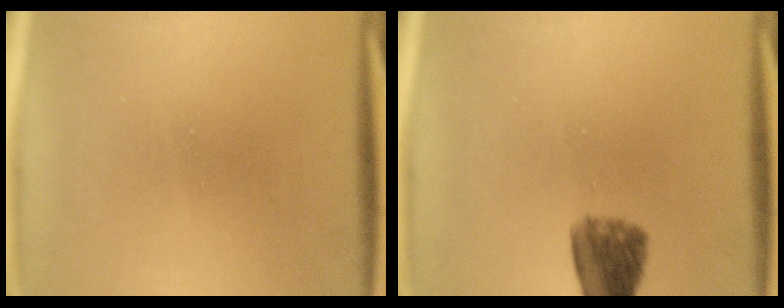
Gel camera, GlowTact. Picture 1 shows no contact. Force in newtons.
{"total": 7.3}